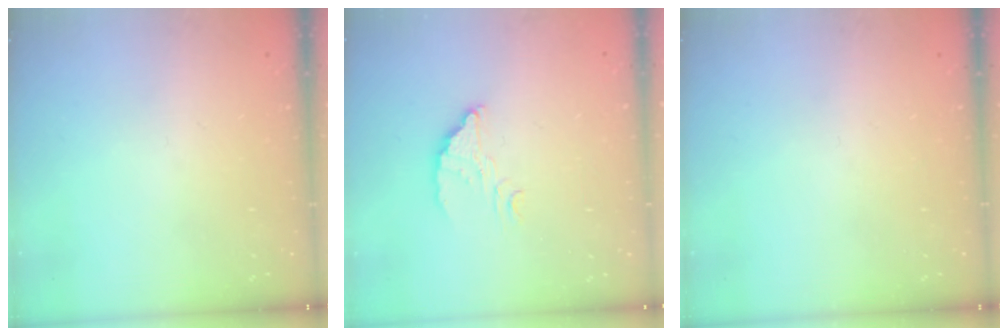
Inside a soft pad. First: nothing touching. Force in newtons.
{"total": 3.7, "press": 3.7, "slide": 0.1}
{"total": 0.0}